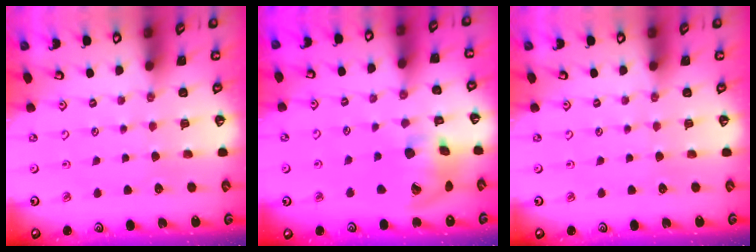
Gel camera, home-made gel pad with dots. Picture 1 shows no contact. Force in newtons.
{"total": 15.2, "press": 15.0, "slide": 2.4}
{"total": 0.0}